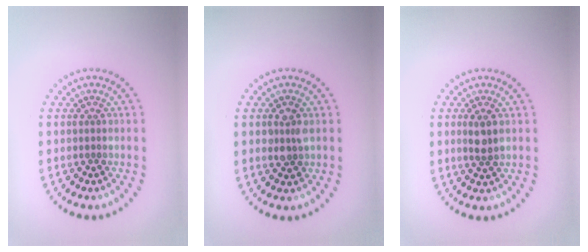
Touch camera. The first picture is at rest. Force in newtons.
{"total": 2.0, "press": 1.9, "slide": 0.3}
{"total": 1.9, "press": 1.7, "slide": 0.7}